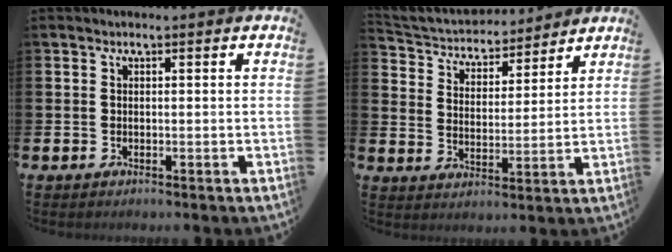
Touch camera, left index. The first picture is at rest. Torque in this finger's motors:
{"motor_torque": [1.01, -1.13, 0.12, 0.07]}